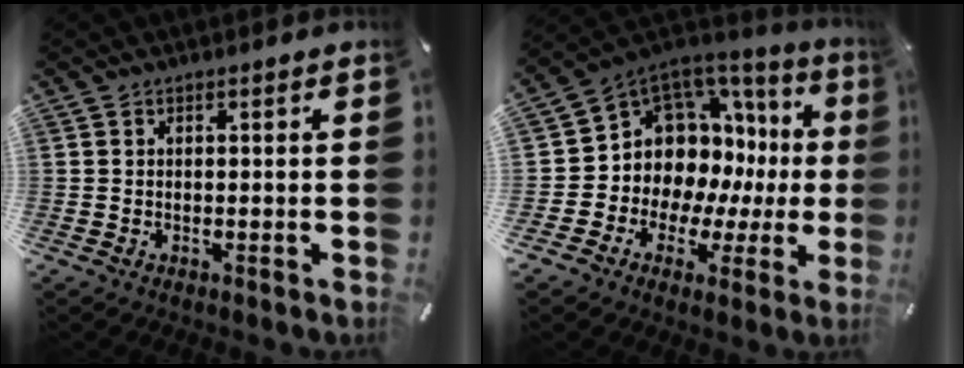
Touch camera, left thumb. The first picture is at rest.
{"total": 10.3, "force": [3.0, 9.1, 3.8], "torque": [-0.068, -0.060, 0.069]}